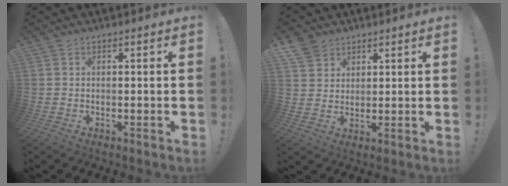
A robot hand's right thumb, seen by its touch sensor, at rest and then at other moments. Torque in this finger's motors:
{"motor_torque": [0.19, 1.03, -0.40, 0.31, 0.00]}